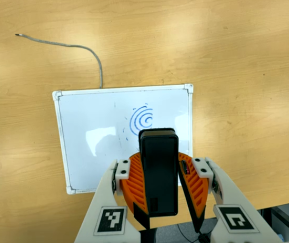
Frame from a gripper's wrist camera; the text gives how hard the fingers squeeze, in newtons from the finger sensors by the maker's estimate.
{"total": 8.5, "left": 8.7, "right": 8.3}